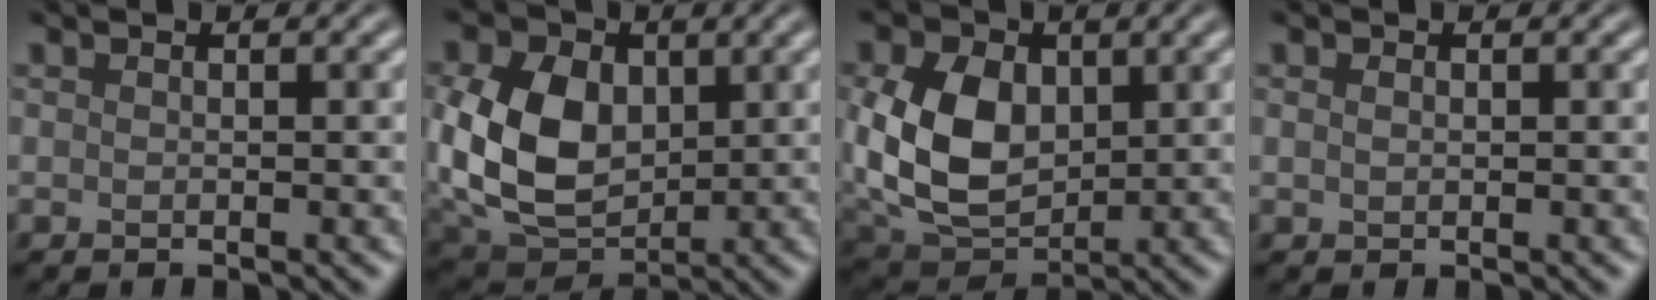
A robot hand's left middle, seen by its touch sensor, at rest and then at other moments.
{"total": 10.4, "force": [0.9, 7.5, 7.2], "torque": [-0.180, -0.004, 0.014]}
{"total": 9.3, "force": [1.0, 6.7, 6.4], "torque": [-0.160, -0.007, 0.020]}
{"total": 0.6, "force": [0.2, 0.5, 0.4], "torque": [-0.008, 0.001, 0.003]}